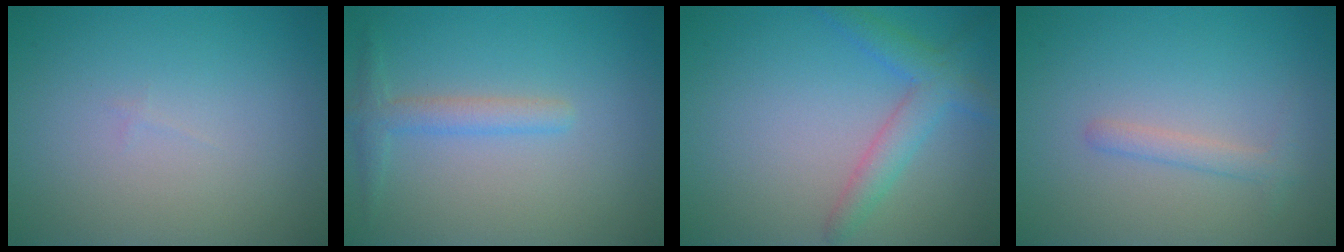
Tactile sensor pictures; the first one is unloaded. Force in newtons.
{"total": 2.0, "press": 2.0, "slide": 0.1}
{"total": 2.2, "press": 2.2, "slide": 0.2}
{"total": 1.4, "press": 1.4, "slide": 0.0}